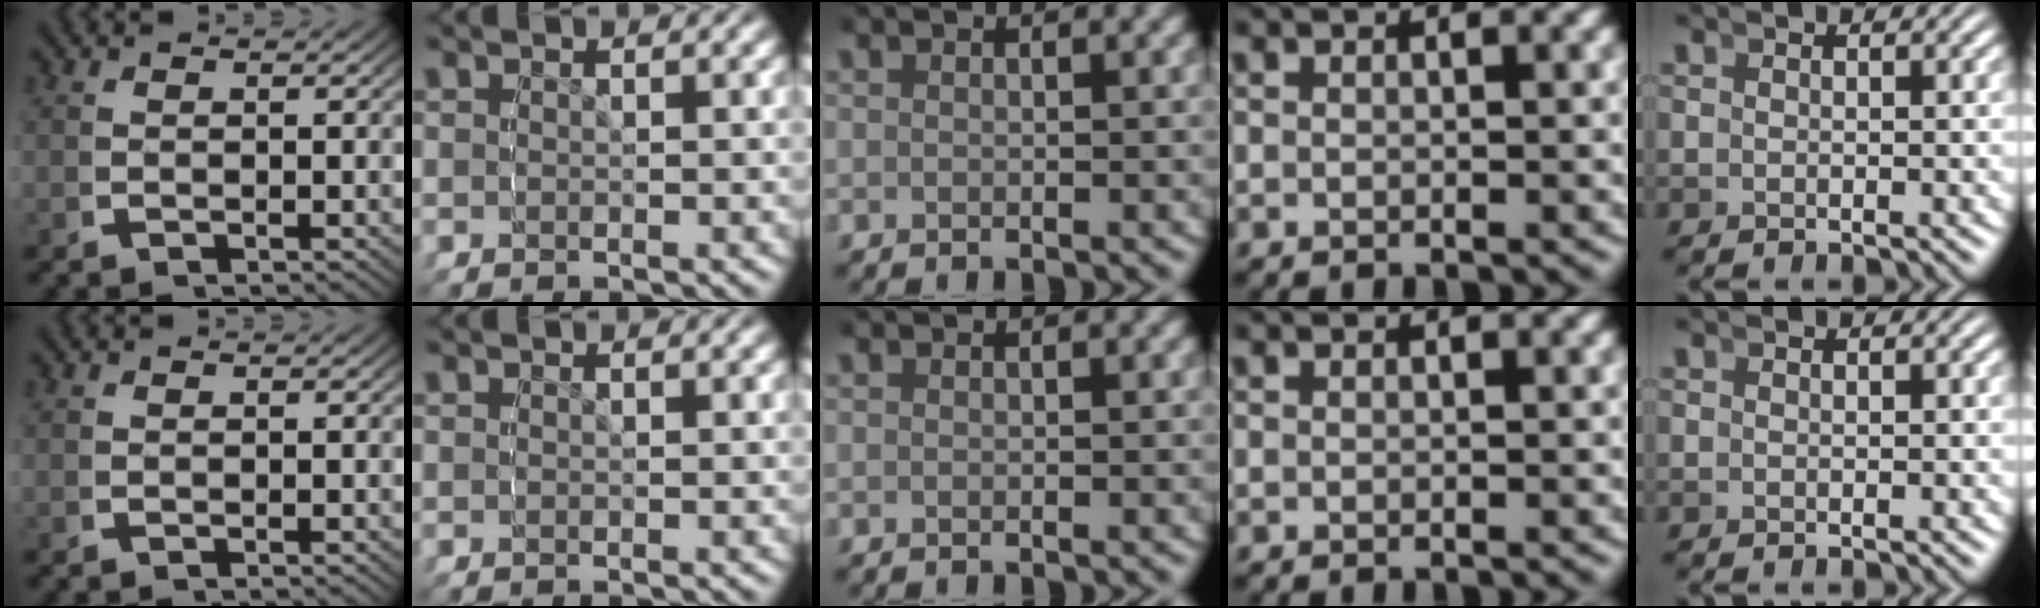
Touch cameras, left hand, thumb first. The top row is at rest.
{}